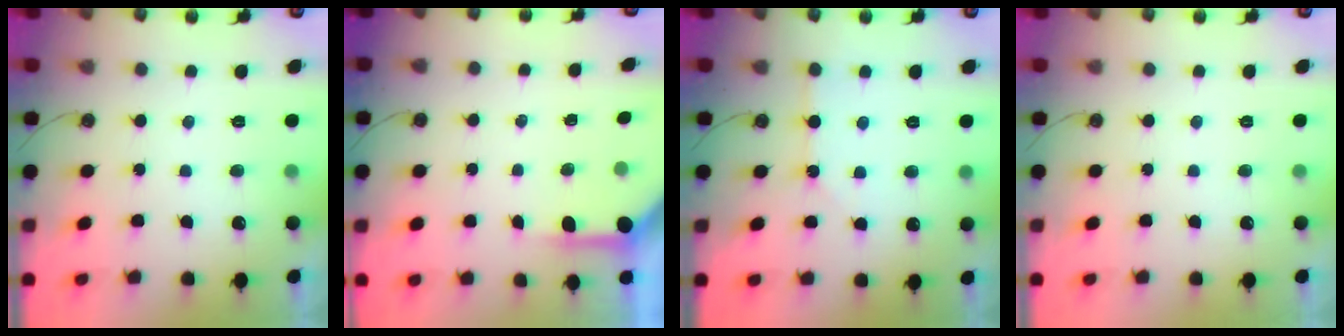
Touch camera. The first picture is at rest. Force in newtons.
{"total": 4.0, "press": 4.0, "slide": 0.5}
{"total": 1.7, "press": 1.7, "slide": 0.3}
{"total": 0.0}